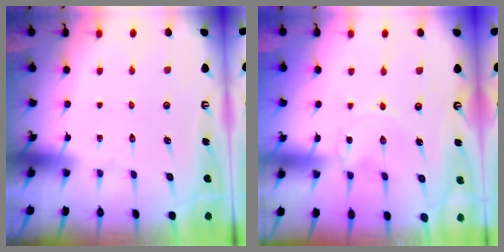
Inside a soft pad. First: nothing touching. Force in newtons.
{"total": 0.0}